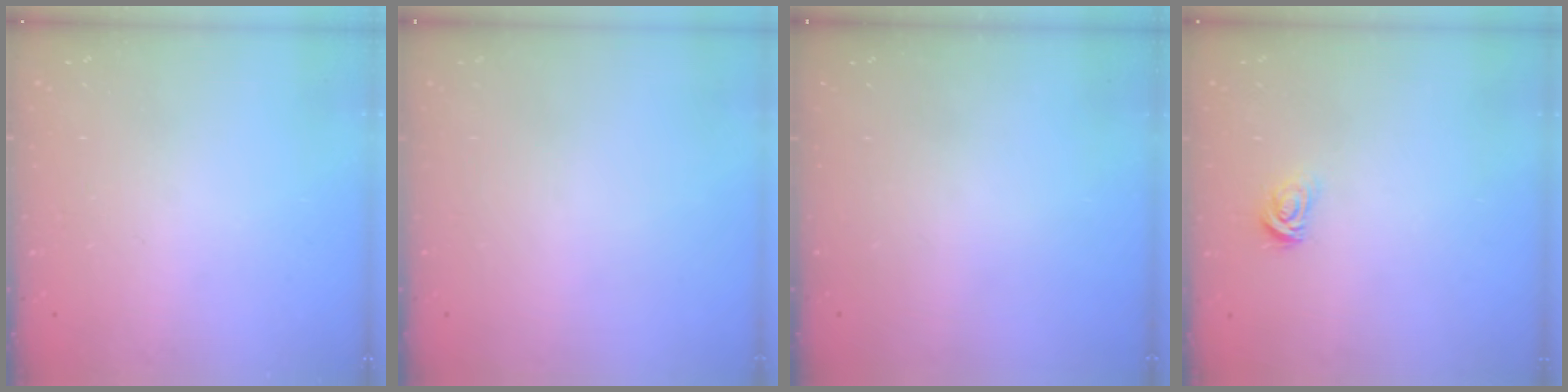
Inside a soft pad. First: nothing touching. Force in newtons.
{"total": 0.0}
{"total": 0.0}
{"total": 2.6, "press": 2.6, "slide": 0.3}